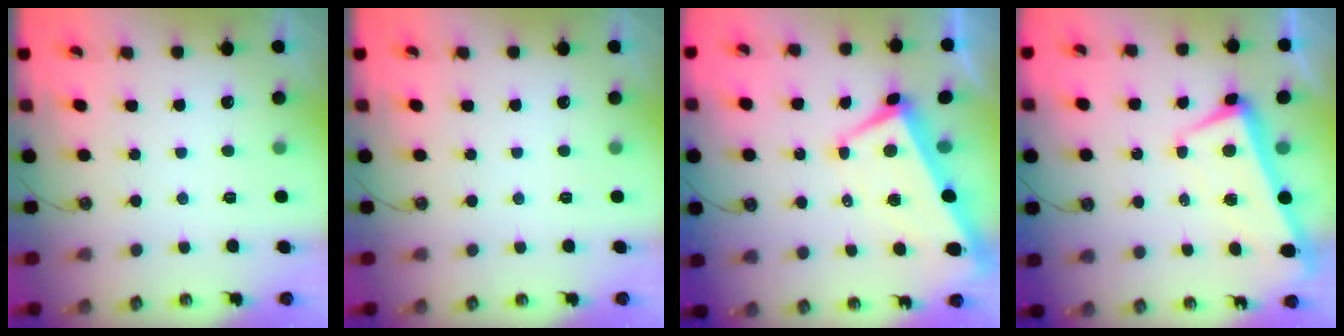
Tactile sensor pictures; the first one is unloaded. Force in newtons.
{"total": 0.0}
{"total": 2.2, "press": 1.9, "slide": 1.1}
{"total": 2.5, "press": 2.4, "slide": 0.4}